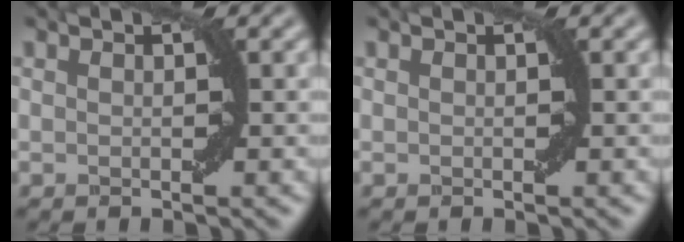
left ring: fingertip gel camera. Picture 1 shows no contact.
{"total": 0.0}